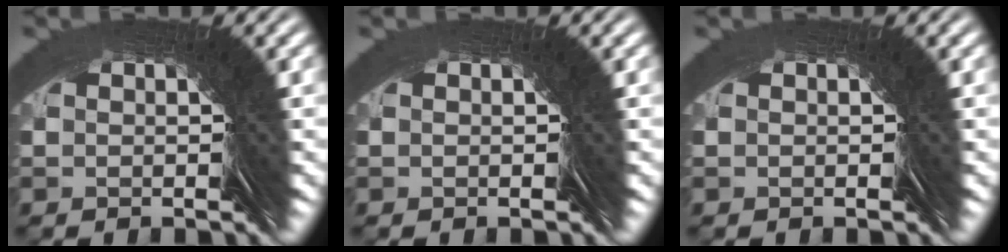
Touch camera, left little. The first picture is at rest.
{"total": 0.0}
{"total": 0.0}